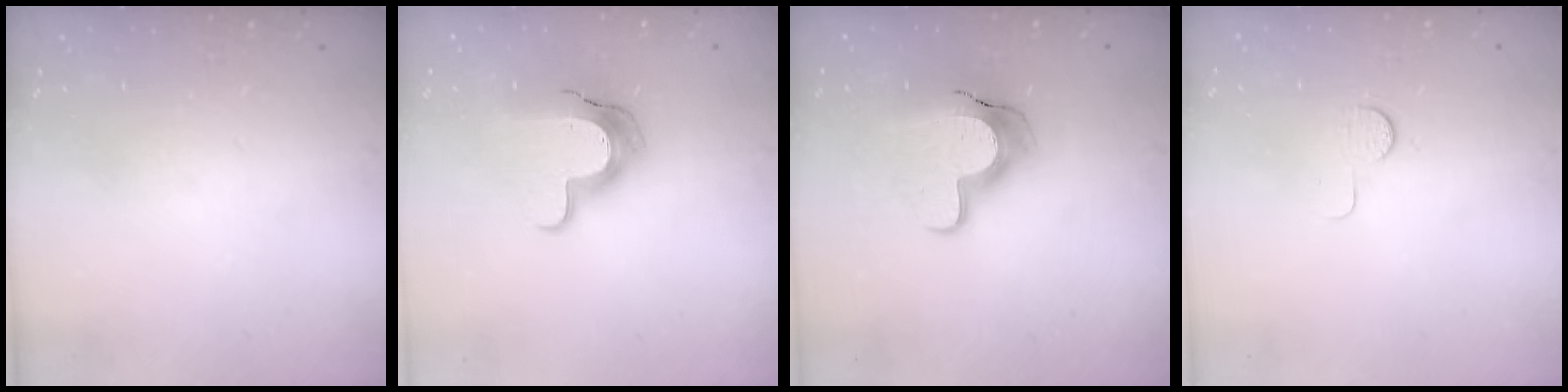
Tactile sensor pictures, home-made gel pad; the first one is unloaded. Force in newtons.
{"total": 13.0, "press": 13.0, "slide": 1.0}
{"total": 13.7, "press": 13.6, "slide": 1.0}
{"total": 5.1, "press": 5.1, "slide": 0.5}